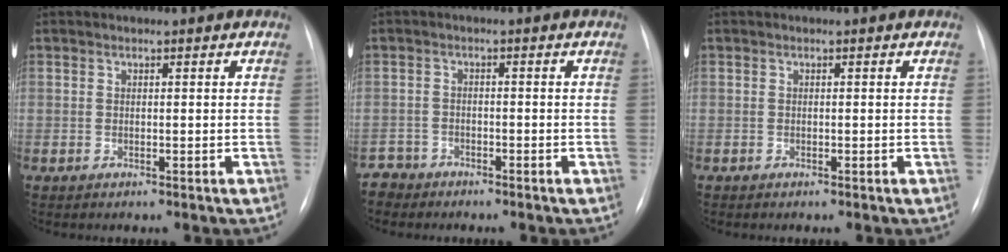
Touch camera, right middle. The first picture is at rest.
{"total": 2.9, "force": [-2.5, 1.1, -1.0], "torque": [0.018, 0.000, -0.052]}
{"total": 0.0}